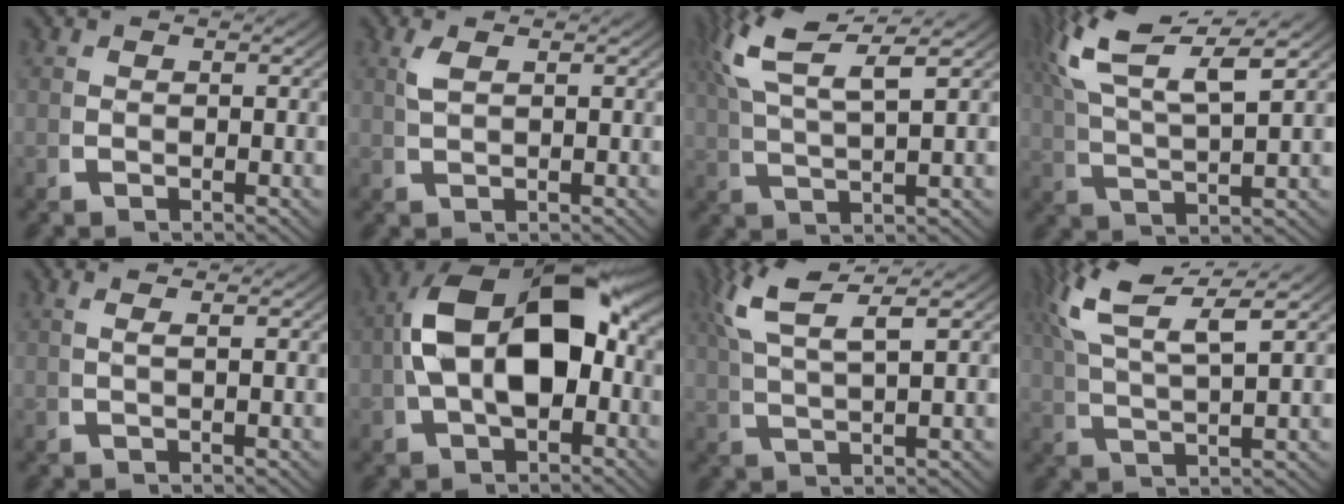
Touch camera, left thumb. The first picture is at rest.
{"total": 1.5, "force": [1.1, 0.0, 1.1], "torque": [-0.024, 0.005, 0.026]}
{"total": 7.9, "force": [4.2, 3.3, 5.8], "torque": [-0.119, 0.001, 0.073]}
{"total": 9.9, "force": [4.5, 5.2, 7.2], "torque": [-0.141, 0.000, 0.074]}
{"total": 1.3, "force": [0.7, -0.4, 1.0], "torque": [-0.021, 0.005, 0.016]}
{"total": 14.1, "force": [0.9, 8.5, 11.2], "torque": [-0.203, -0.008, 0.017]}
{"total": 6.7, "force": [4.0, 2.3, 4.8], "torque": [-0.097, 0.009, 0.070]}
{"total": 8.7, "force": [4.4, 4.0, 6.3], "torque": [-0.126, 0.000, 0.074]}